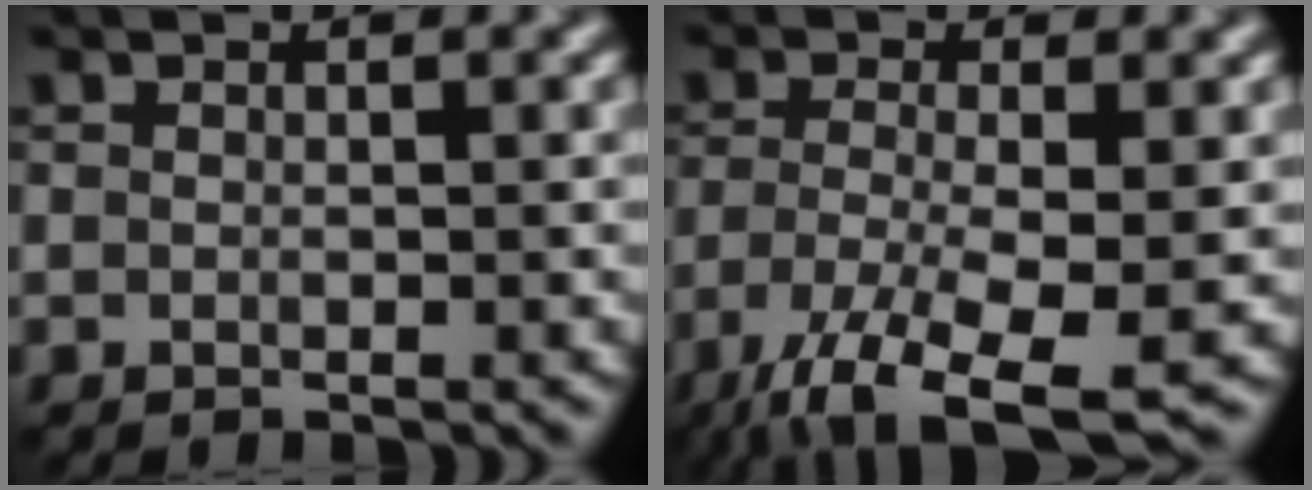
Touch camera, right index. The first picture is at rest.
{"total": 8.7, "force": [-4.9, 2.3, 6.8], "torque": [-0.136, -0.021, -0.091]}